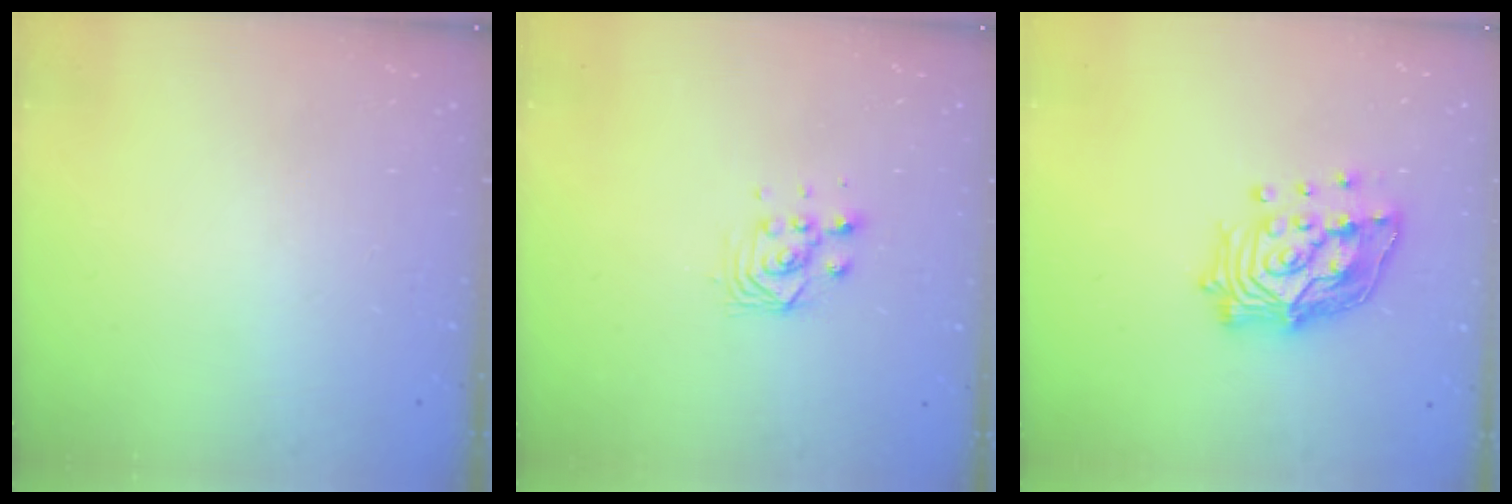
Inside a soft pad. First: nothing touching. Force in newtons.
{"total": 2.9, "press": 2.8, "slide": 0.8}
{"total": 16.9, "press": 16.7, "slide": 2.7}